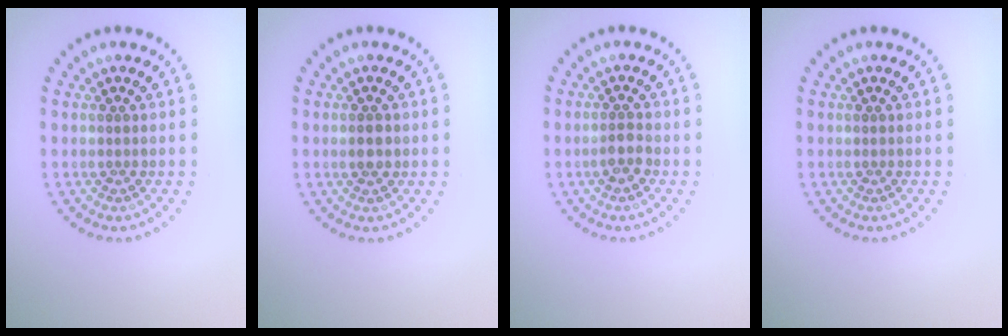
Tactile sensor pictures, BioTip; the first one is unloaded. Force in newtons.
{"total": 1.8, "press": 1.8, "slide": 0.0}
{"total": 1.7, "press": 1.4, "slide": 0.8}
{"total": 0.0}